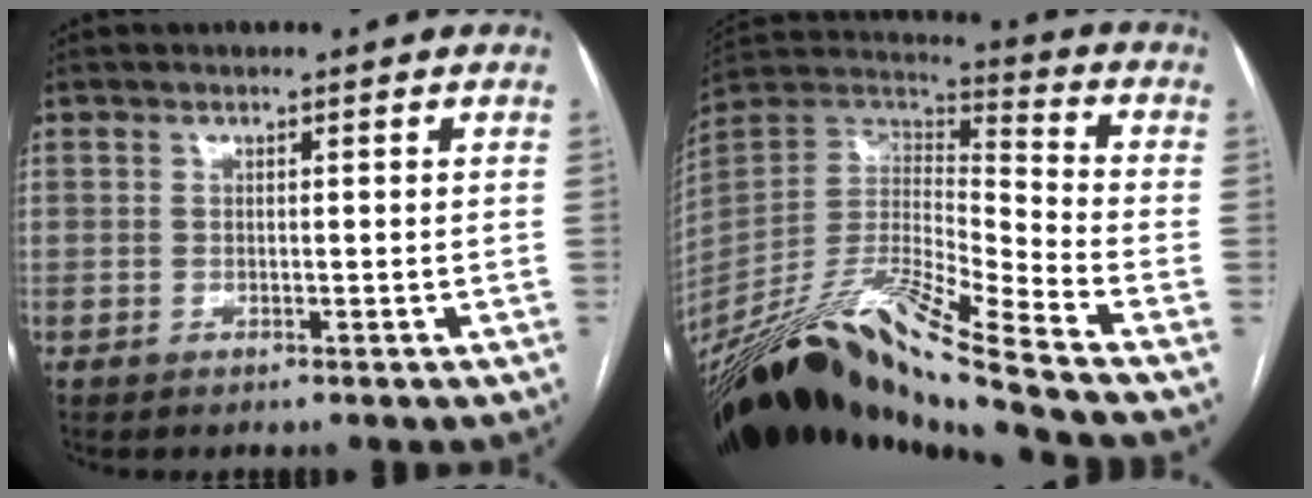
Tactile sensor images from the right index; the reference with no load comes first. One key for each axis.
{"total": 23.2, "fx": -18.7, "fy": -1.0, "fz": 13.6, "tx": -0.292, "ty": -0.011, "tz": -0.349}